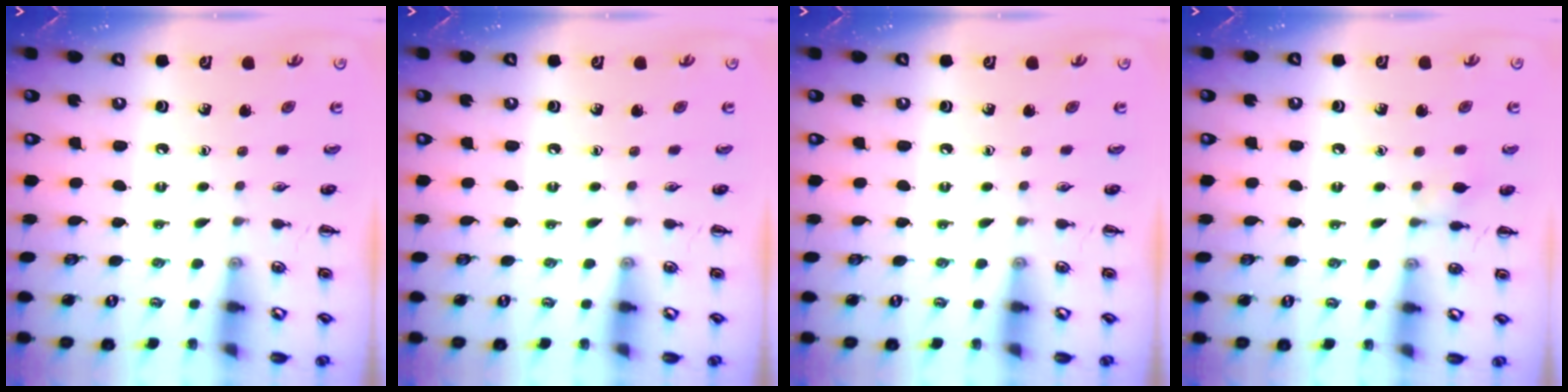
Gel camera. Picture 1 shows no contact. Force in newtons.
{"total": 0.0}
{"total": 0.0}
{"total": 5.5, "press": 5.3, "slide": 1.4}